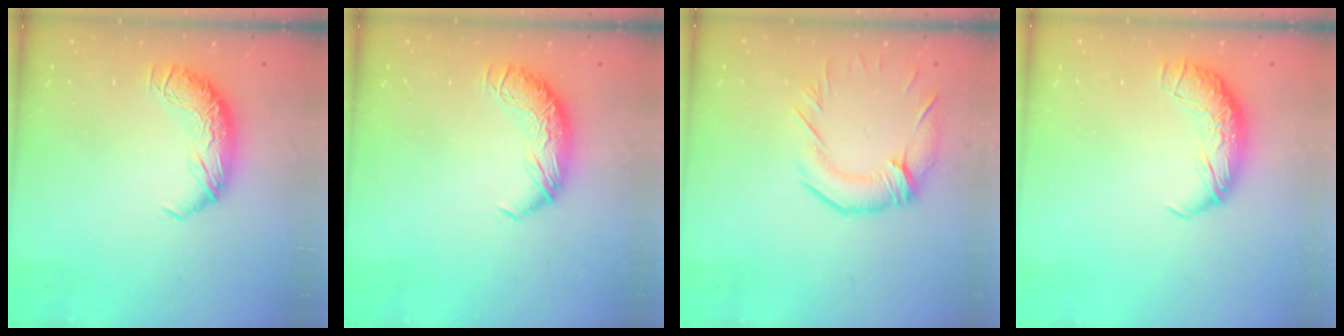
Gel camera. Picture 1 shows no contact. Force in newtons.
{"total": 0.0}
{"total": 2.9, "press": 2.5, "slide": 1.5}
{"total": 2.4, "press": 1.0, "slide": 2.2}